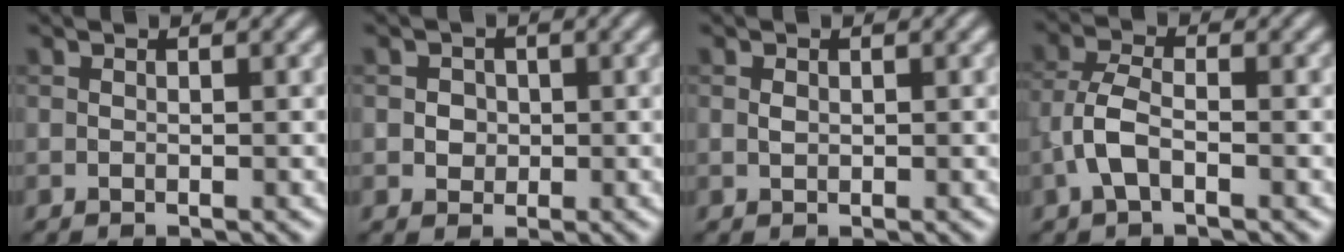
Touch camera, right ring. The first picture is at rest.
{"total": 1.9, "force": [0.2, 1.7, 0.7], "torque": [-0.001, 0.003, 0.006]}
{"total": 0.5, "force": [0.1, 0.4, 0.4], "torque": [-0.009, 0.000, 0.002]}
{"total": 3.1, "force": [-1.3, 1.4, 2.5], "torque": [-0.056, 0.007, -0.036]}